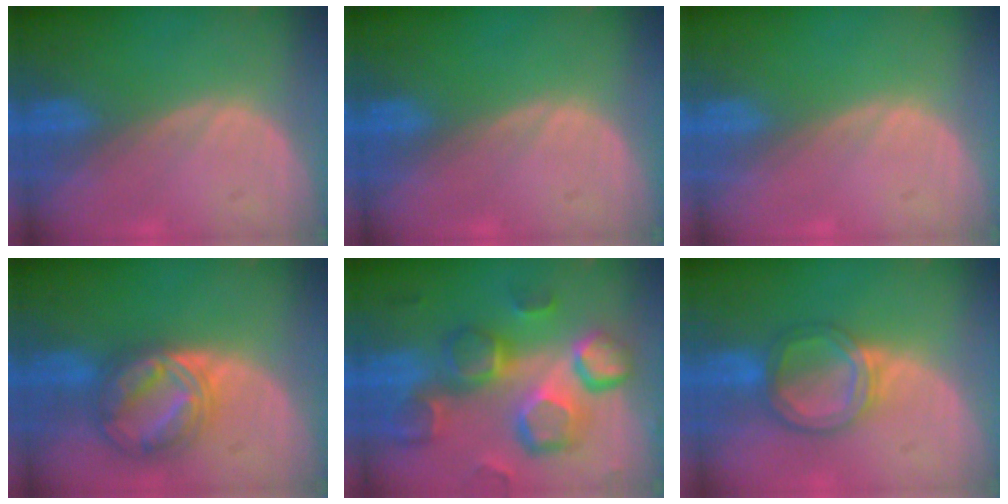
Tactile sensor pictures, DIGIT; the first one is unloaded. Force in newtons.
{"total": 0.0}
{"total": 0.0}
{"total": 7.7, "press": 7.6, "slide": 0.5}
{"total": 13.0, "press": 11.4, "slide": 6.4}
{"total": 6.1, "press": 5.5, "slide": 2.7}